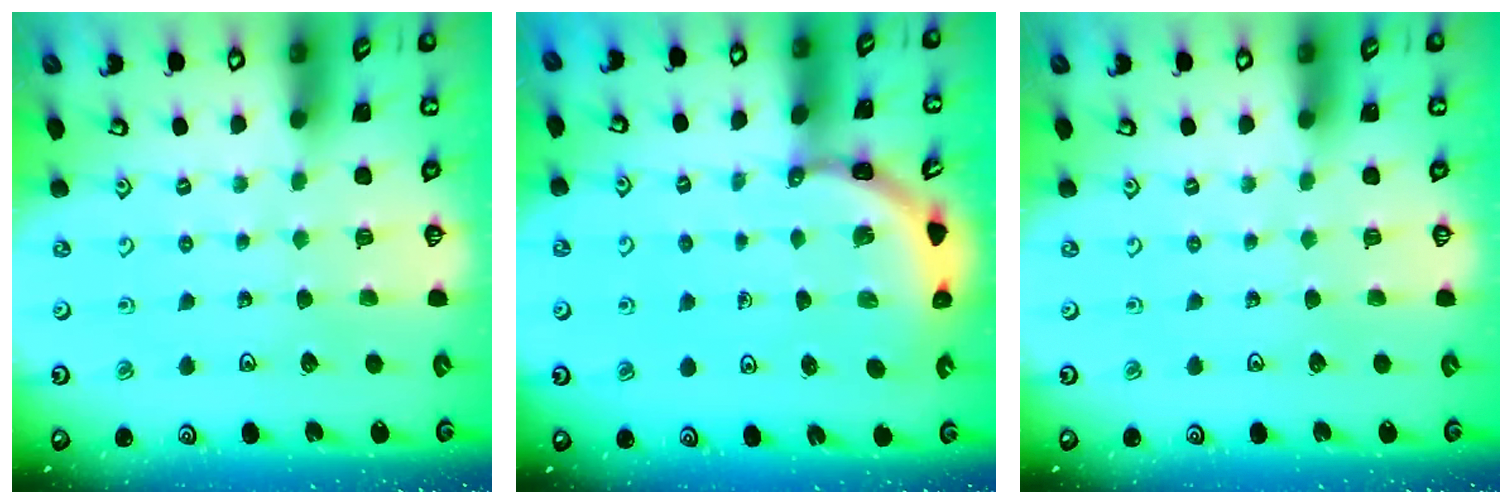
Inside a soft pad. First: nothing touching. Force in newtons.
{"total": 3.6, "press": 3.6, "slide": 0.2}
{"total": 0.0}